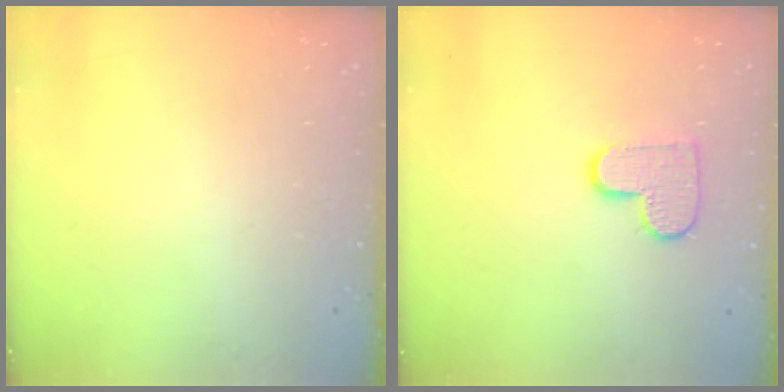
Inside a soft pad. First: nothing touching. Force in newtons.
{"total": 9.6, "press": 9.6, "slide": 0.6}